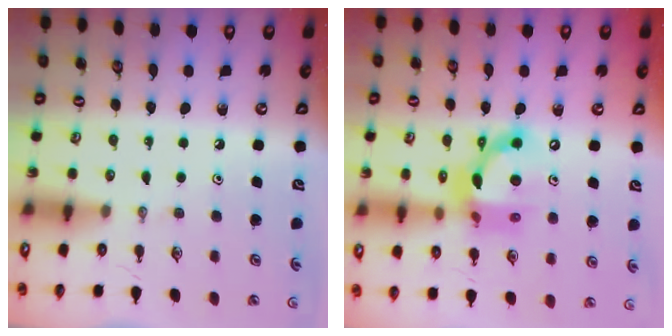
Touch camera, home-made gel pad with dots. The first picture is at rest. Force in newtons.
{"total": 14.4, "press": 14.3, "slide": 0.8}